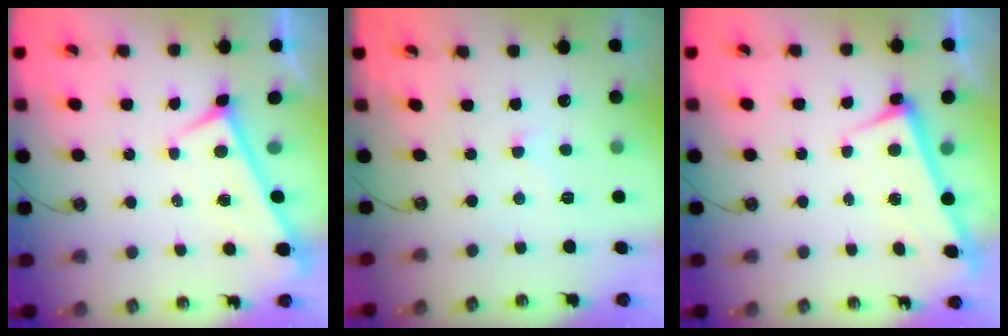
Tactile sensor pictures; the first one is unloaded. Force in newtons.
{"total": 1.4, "press": 1.3, "slide": 0.6}
{"total": 2.7, "press": 2.7, "slide": 0.4}